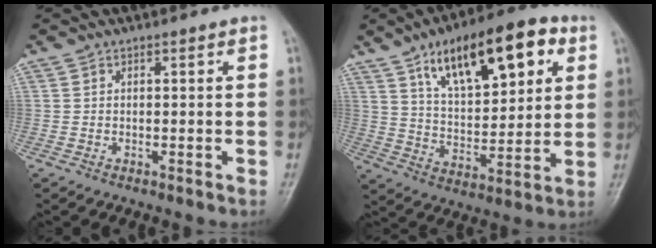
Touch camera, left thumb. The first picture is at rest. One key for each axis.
{"total": 20.4, "fx": 9.7, "fy": 8.7, "fz": 15.7, "tx": -0.204, "ty": -0.021, "tz": 0.161}